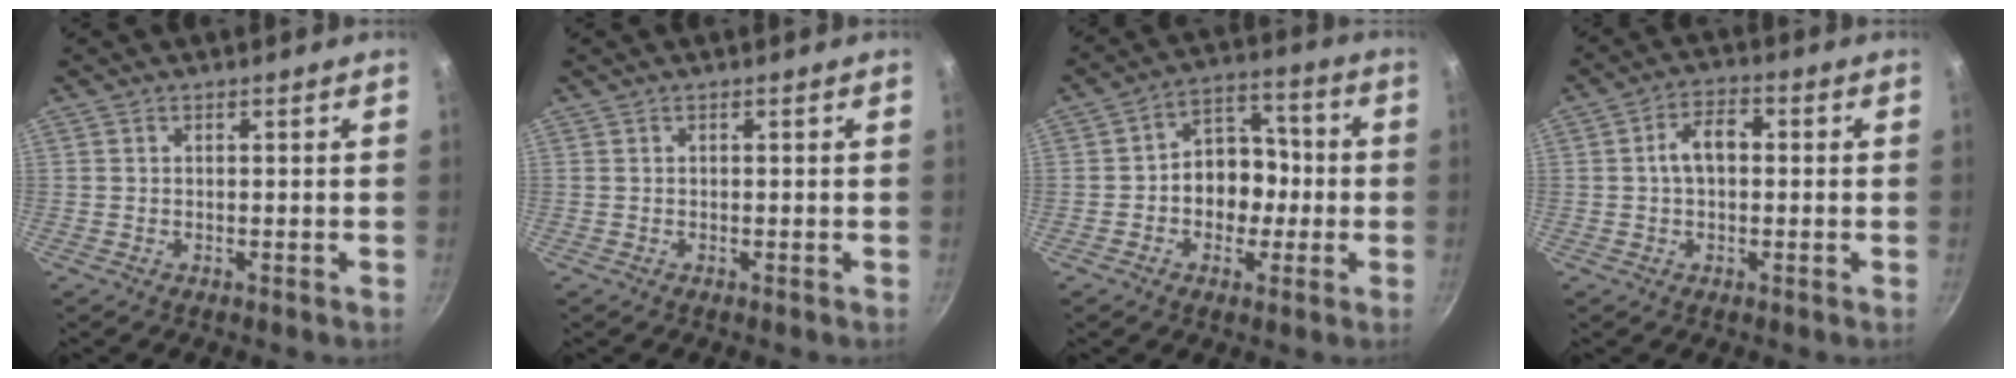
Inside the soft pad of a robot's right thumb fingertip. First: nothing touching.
{"total": 0.0}
{"total": 10.4, "force": [-1.3, 8.3, 6.1], "torque": [-0.029, 0.036, -0.033]}
{"total": 6.1, "force": [0.3, 3.8, 4.7], "torque": [-0.065, 0.021, -0.003]}